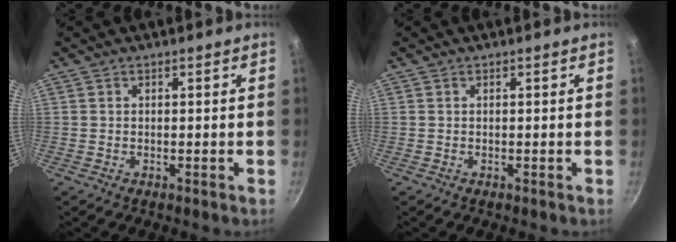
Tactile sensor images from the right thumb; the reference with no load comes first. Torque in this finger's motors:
{"motor_torque": [0.00, 0.00, 0.08, 0.09, 0.00]}